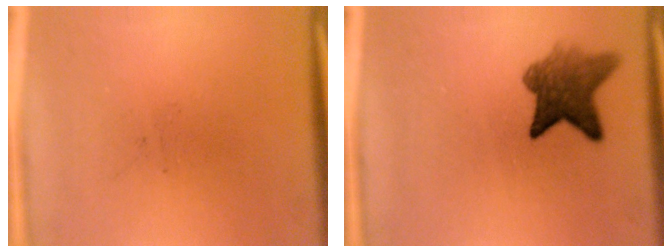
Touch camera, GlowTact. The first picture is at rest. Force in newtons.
{"total": 6.8}